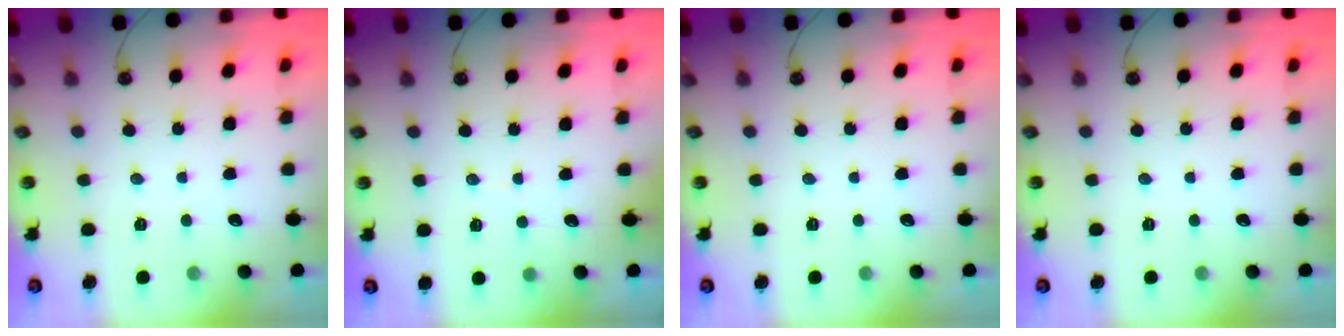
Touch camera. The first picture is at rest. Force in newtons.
{"total": 4.1, "press": 4.0, "slide": 1.0}
{"total": 0.0}
{"total": 0.0}